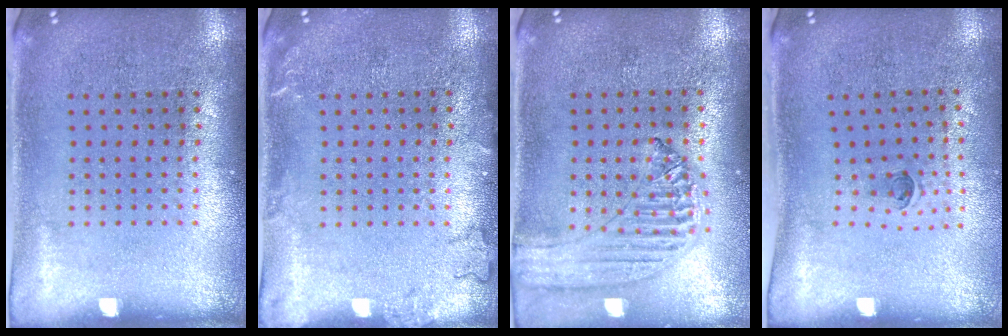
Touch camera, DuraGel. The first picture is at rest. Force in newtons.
{"total": 1.3, "press": 1.3, "slide": 0.3}
{"total": 1.2, "press": 1.2, "slide": 0.2}
{"total": 0.5, "press": 0.3, "slide": 0.4}